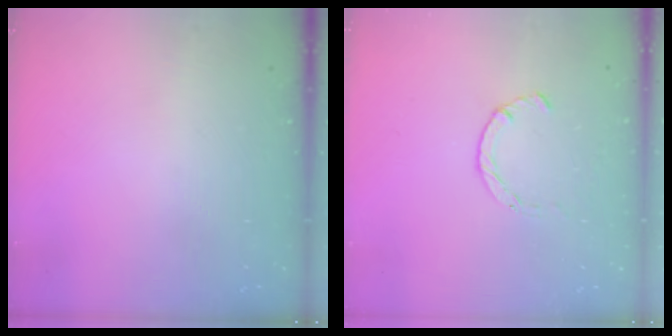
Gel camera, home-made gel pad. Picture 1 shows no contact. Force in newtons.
{"total": 3.7, "press": 3.6, "slide": 0.5}